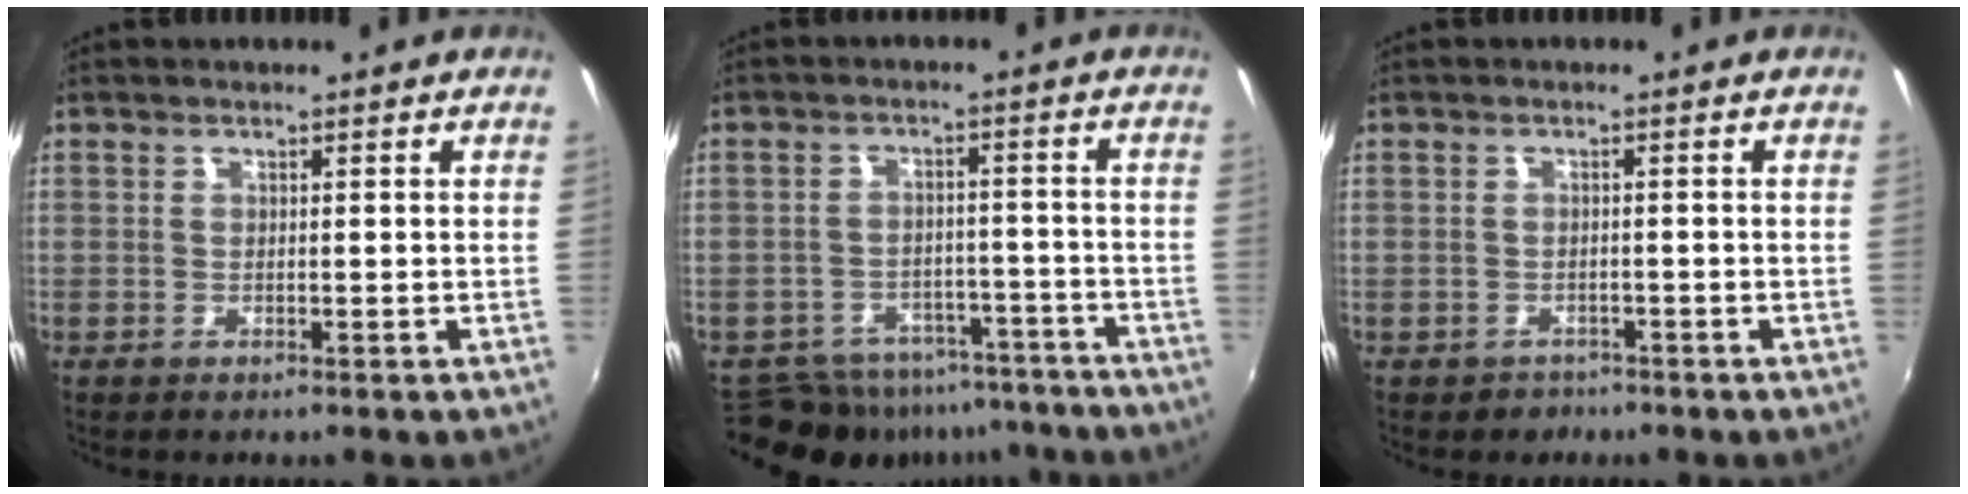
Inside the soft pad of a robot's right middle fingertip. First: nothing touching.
{"total": 14.4, "force": [-11.8, 7.0, 4.5], "torque": [-0.102, 0.011, -0.150]}
{"total": 1.9, "force": [-1.4, 1.4, -0.1], "torque": [-0.003, 0.001, -0.020]}